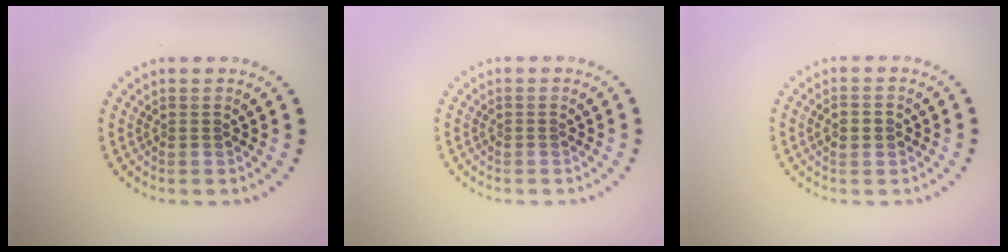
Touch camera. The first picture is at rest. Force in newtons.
{"total": 0.0}
{"total": 2.3, "press": 2.2, "slide": 0.1}